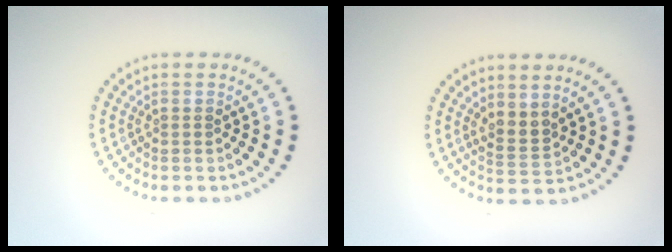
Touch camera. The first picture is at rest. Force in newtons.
{"total": 2.0, "press": 1.5, "slide": 1.4}